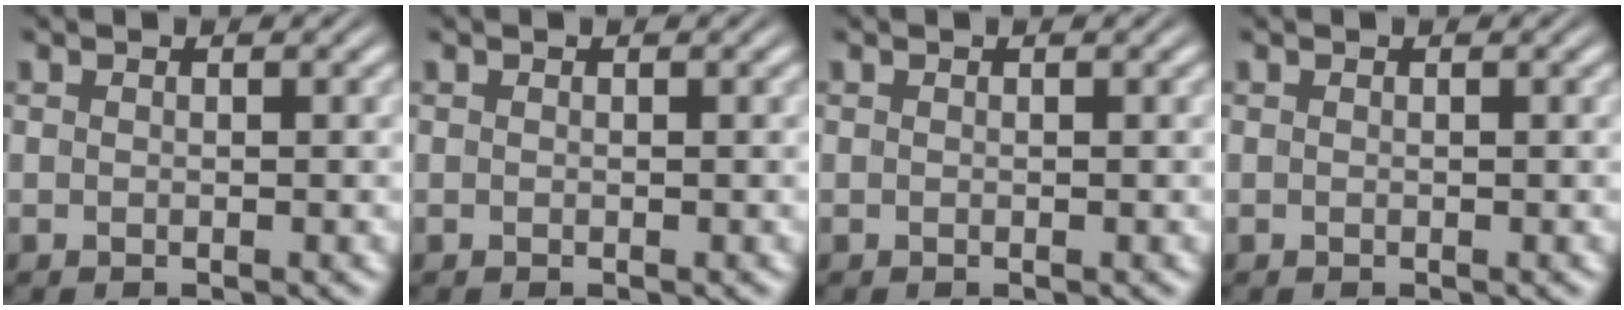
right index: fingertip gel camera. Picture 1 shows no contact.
{"total": 0.0}
{"total": 0.0}
{"total": 0.0}